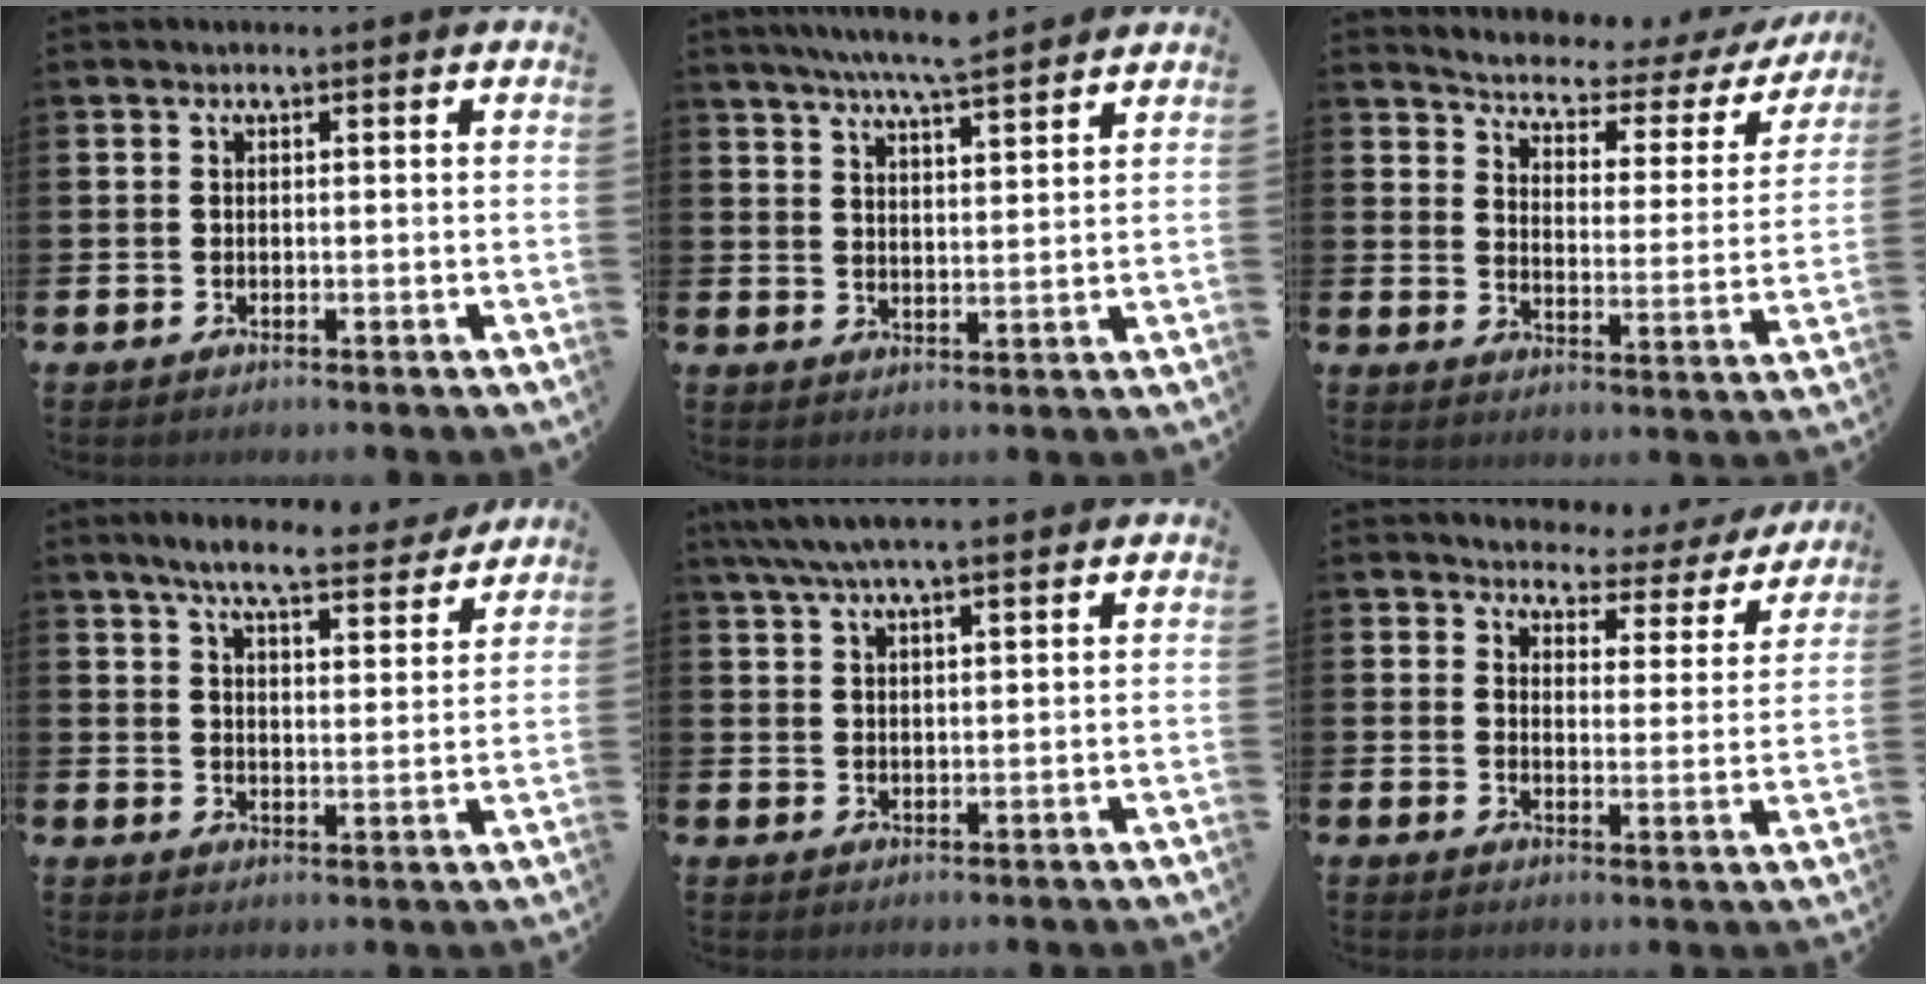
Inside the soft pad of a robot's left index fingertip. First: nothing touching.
{"total": 6.7, "force": [6.4, -0.2, 1.9], "torque": [-0.053, -0.032, 0.115]}
{"total": 4.4, "force": [4.0, 1.3, 1.2], "torque": [-0.051, -0.034, 0.061]}
{"total": 7.2, "force": [6.6, 0.9, 2.8], "torque": [-0.065, -0.036, 0.111]}
{"total": 5.7, "force": [4.9, 0.9, 2.7], "torque": [-0.064, -0.008, 0.090]}
{"total": 3.4, "force": [3.2, 1.2, 0.1], "torque": [-0.023, -0.036, 0.048]}